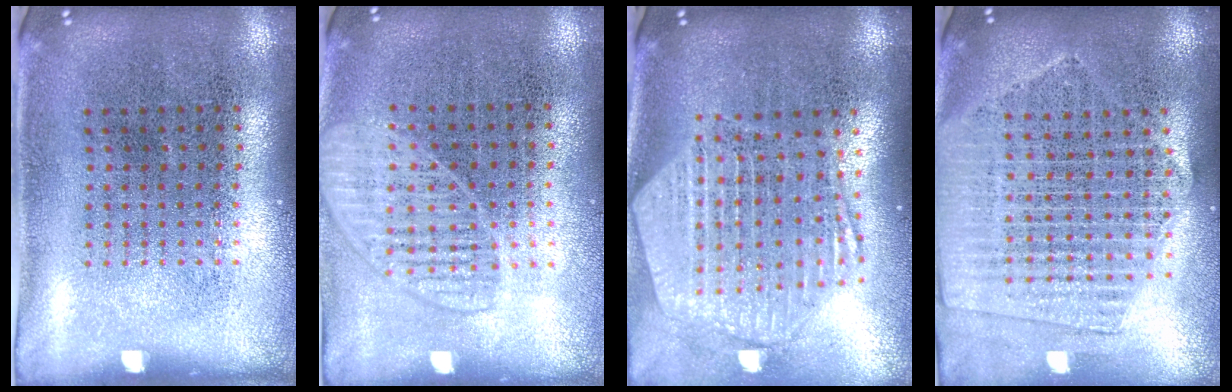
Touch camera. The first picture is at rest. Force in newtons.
{"total": 1.4, "press": 1.3, "slide": 0.6}
{"total": 2.7, "press": 2.2, "slide": 1.5}
{"total": 2.0, "press": 1.8, "slide": 0.9}